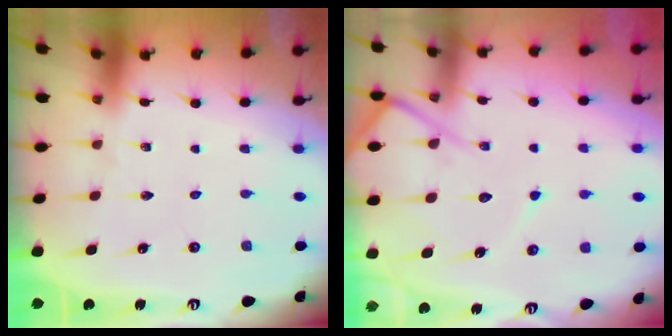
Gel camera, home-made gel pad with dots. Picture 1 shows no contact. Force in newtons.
{"total": 10.4, "press": 10.3, "slide": 1.0}